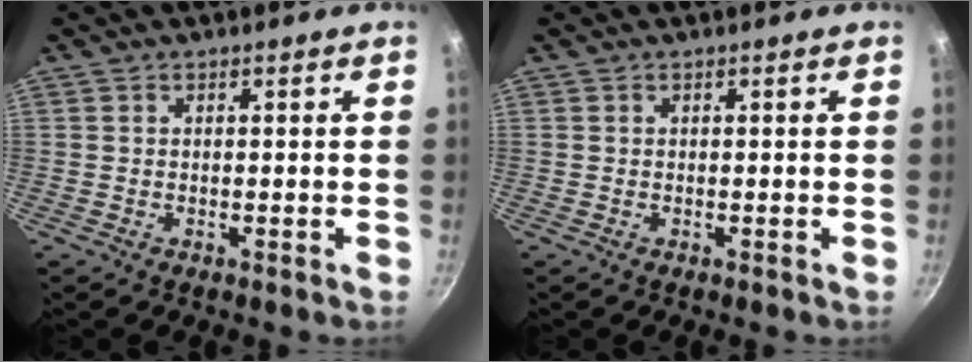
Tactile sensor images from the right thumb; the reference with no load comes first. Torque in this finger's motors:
{"motor_torque": [0.01, 0.01, 0.02, -0.01, 0.00]}